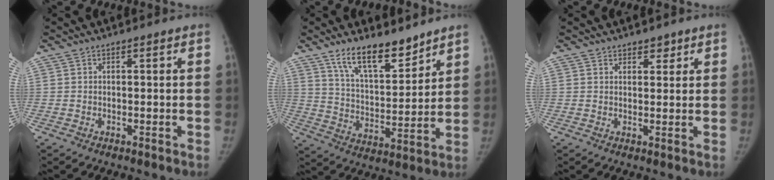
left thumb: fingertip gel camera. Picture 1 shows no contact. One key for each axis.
{"total": 13.2, "fx": 9.9, "fy": 4.7, "fz": 7.4, "tx": -0.097, "ty": -0.071, "tz": 0.180}
{"total": 2.2, "fx": 1.6, "fy": 1.3, "fz": 0.7, "tx": 0.009, "ty": -0.010, "tz": 0.021}